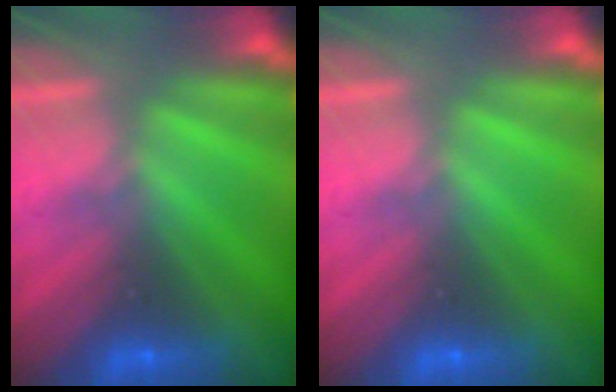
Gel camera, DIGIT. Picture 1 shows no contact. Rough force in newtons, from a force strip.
{"total": 0.0}